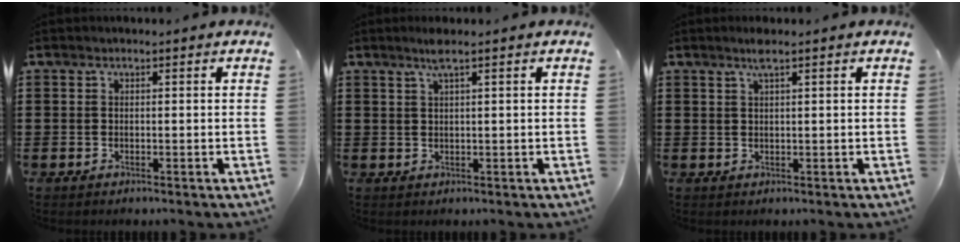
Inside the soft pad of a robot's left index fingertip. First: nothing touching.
{"total": 2.6, "force": [1.6, 0.0, 2.1], "torque": [-0.045, 0.003, 0.028]}
{"total": 2.3, "force": [1.4, 0.2, 1.8], "torque": [-0.039, 0.003, 0.025]}